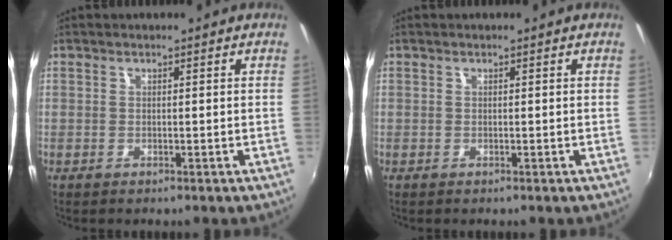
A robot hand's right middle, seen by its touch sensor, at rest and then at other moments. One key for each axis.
{"total": 0.0}